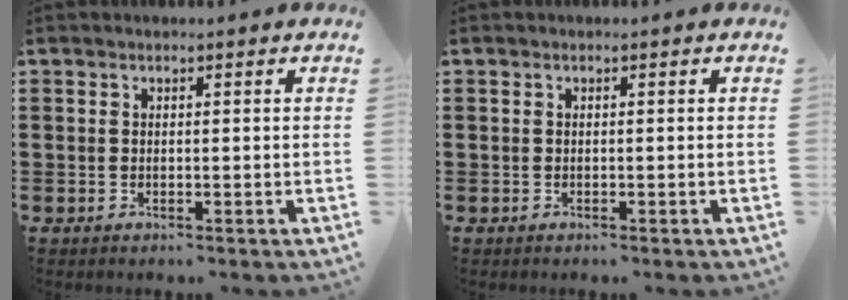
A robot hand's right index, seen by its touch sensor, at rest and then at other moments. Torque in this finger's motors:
{"motor_torque": [-0.14, 0.78, 0.07, 0.01]}